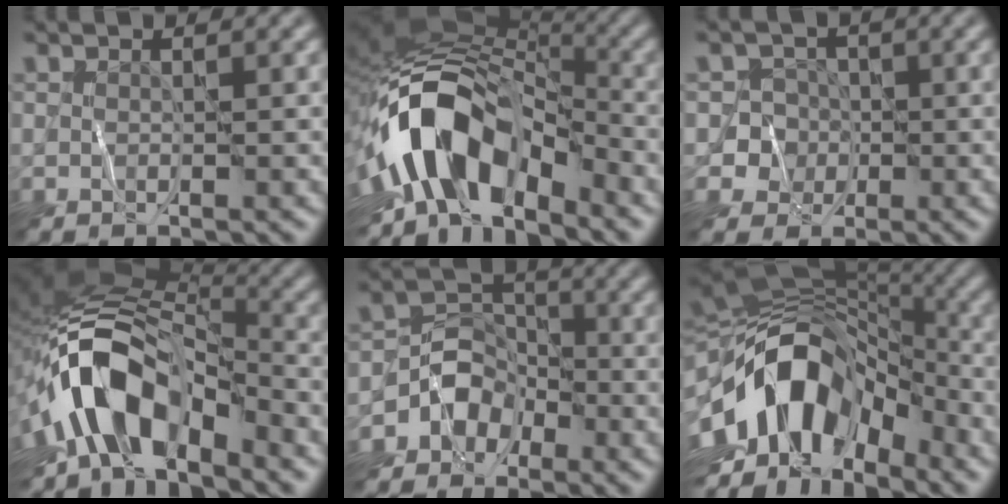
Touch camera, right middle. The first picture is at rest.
{"total": 12.3, "force": [-5.4, 7.1, 8.5], "torque": [-0.145, 0.004, -0.103]}
{"total": 4.5, "force": [-1.3, 4.3, -0.4], "torque": [0.034, 0.005, -0.039]}
{"total": 10.4, "force": [-5.2, 5.4, 7.3], "torque": [-0.122, 0.013, -0.101]}
{"total": 3.6, "force": [-1.9, 2.9, 0.9], "torque": [-0.003, 0.008, -0.041]}
{"total": 13.0, "force": [-3.7, 8.1, 9.5], "torque": [-0.154, 0.018, -0.081]}